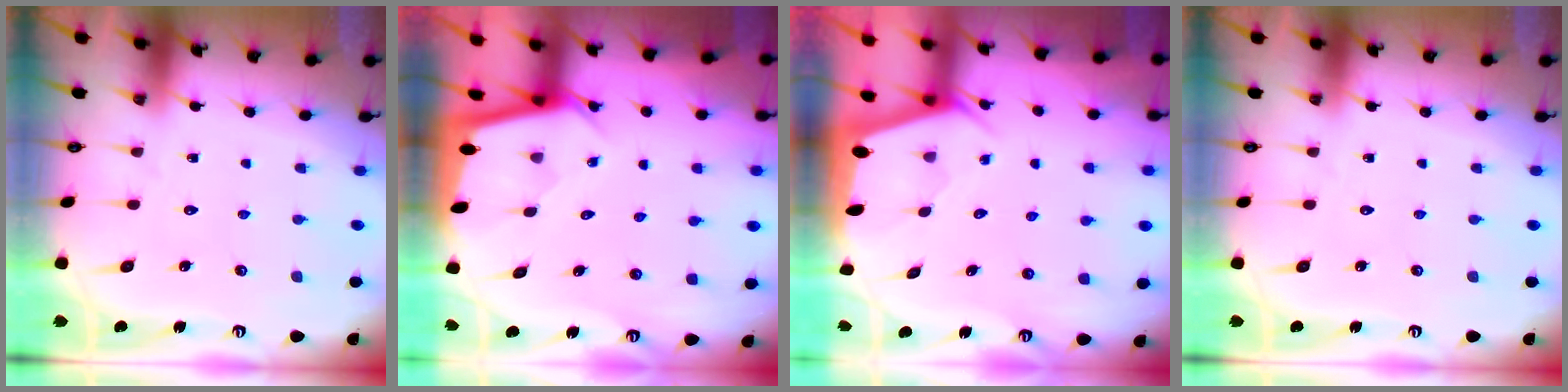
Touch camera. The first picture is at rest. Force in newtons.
{"total": 2.3, "press": 2.3, "slide": 0.2}
{"total": 1.9, "press": 1.9, "slide": 0.3}
{"total": 0.0}